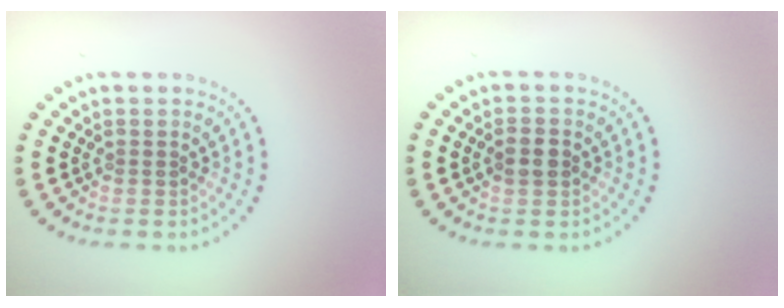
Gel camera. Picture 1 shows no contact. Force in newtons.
{"total": 1.9, "press": 1.9, "slide": 0.2}